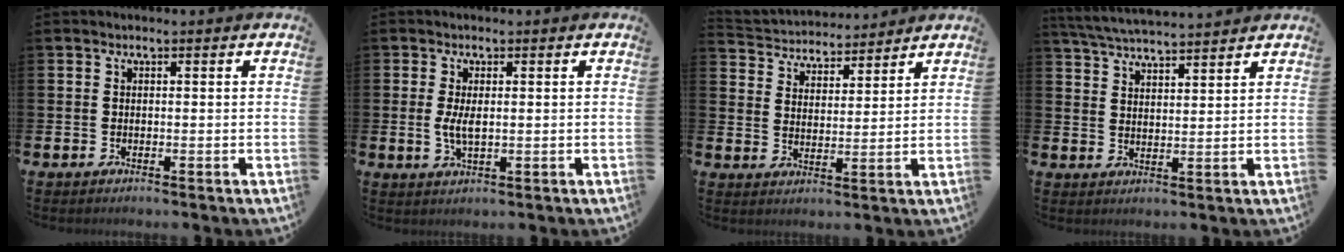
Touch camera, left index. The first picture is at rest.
{"total": 2.9, "force": [0.3, 1.2, 2.7], "torque": [-0.047, 0.002, 0.003]}
{"total": 4.3, "force": [4.0, 1.2, -0.5], "torque": [-0.013, -0.032, 0.068]}
{"total": 4.9, "force": [4.8, 0.1, 0.7], "torque": [-0.032, -0.027, 0.087]}